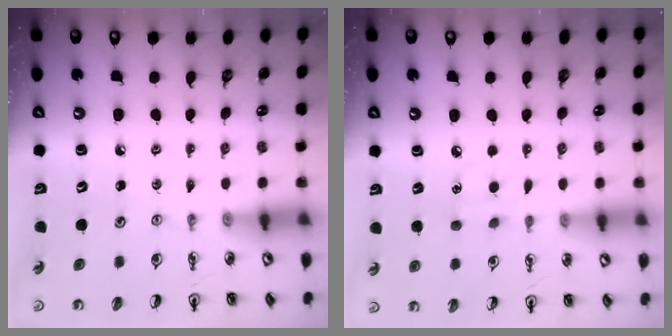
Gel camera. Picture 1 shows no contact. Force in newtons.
{"total": 6.0, "press": 5.9, "slide": 0.7}